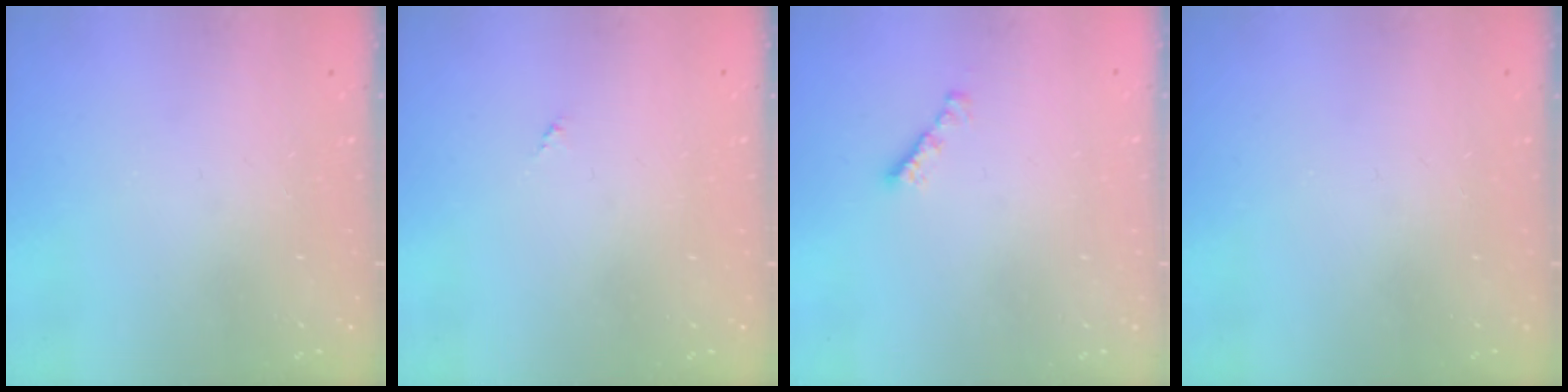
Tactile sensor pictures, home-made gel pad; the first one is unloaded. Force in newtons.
{"total": 0.0}
{"total": 2.3, "press": 2.2, "slide": 0.4}
{"total": 0.0}